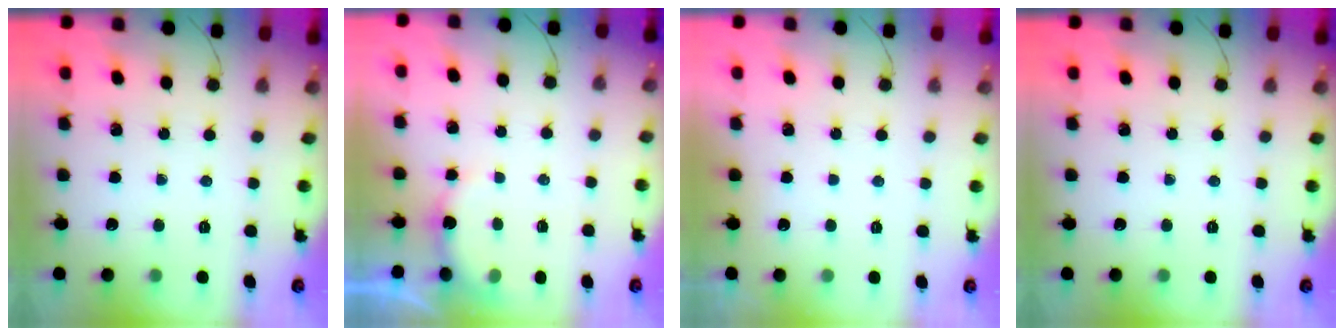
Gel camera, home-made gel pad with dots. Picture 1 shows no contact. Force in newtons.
{"total": 5.6, "press": 5.5, "slide": 1.1}
{"total": 2.8, "press": 2.8, "slide": 0.1}
{"total": 0.0}